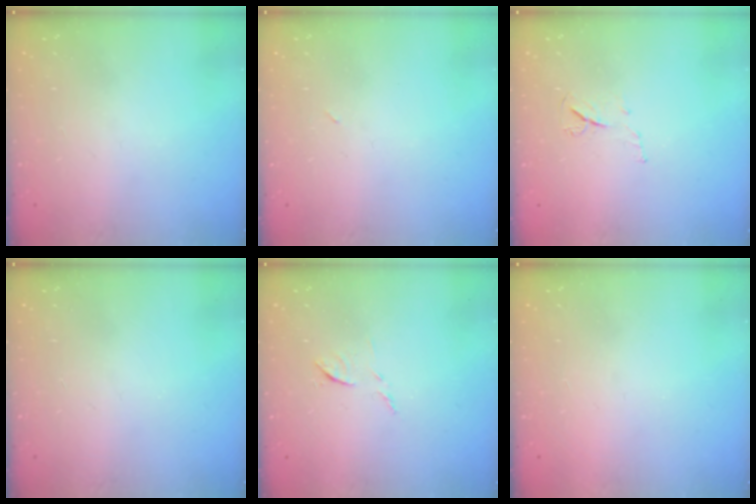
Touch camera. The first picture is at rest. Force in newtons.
{"total": 2.4, "press": 2.3, "slide": 0.8}
{"total": 4.7, "press": 4.6, "slide": 0.8}
{"total": 0.0}
{"total": 6.7, "press": 6.7, "slide": 0.3}
{"total": 1.6, "press": 1.5, "slide": 0.1}